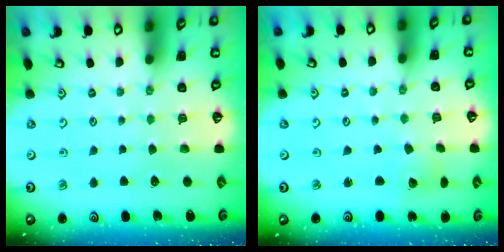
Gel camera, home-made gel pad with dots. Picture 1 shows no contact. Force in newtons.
{"total": 1.8, "press": 1.7, "slide": 0.3}